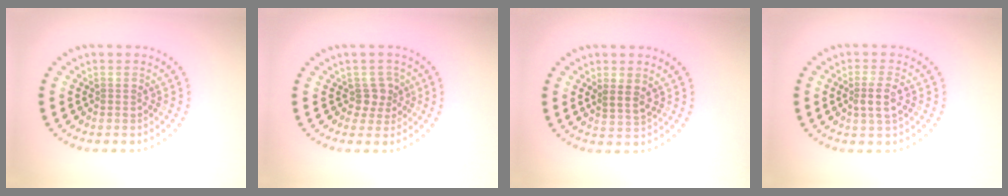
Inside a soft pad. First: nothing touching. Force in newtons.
{"total": 1.8, "press": 1.4, "slide": 1.1}
{"total": 1.9, "press": 1.4, "slide": 1.2}
{"total": 2.2, "press": 2.0, "slide": 0.8}